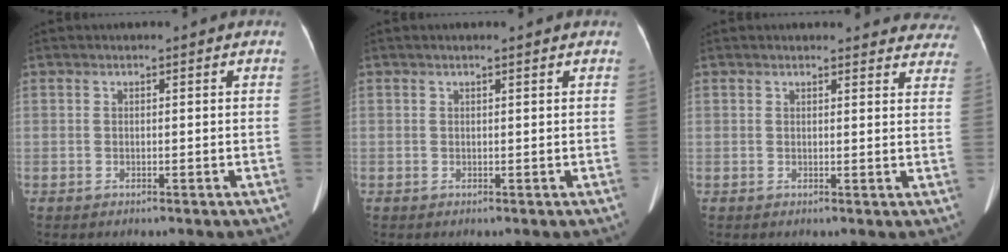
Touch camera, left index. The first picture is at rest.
{"total": 0.9, "force": [0.7, 0.3, 0.4], "torque": [-0.009, 0.021, 0.011]}
{"total": 13.5, "force": [12.9, 3.5, 2.0], "torque": [0.021, -0.030, 0.111]}